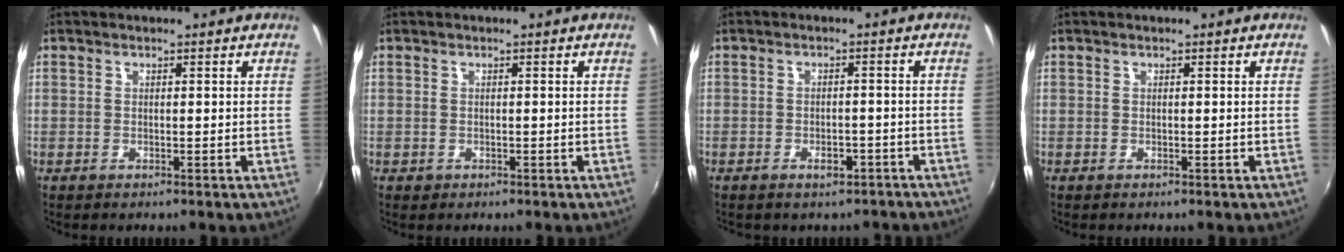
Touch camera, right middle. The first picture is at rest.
{"total": 0.6, "force": [-0.2, 0.5, 0.1], "torque": [0.000, -0.001, -0.003]}
{"total": 4.1, "force": [-3.2, 2.2, 1.4], "torque": [-0.023, 0.008, -0.030]}
{"total": 0.0}